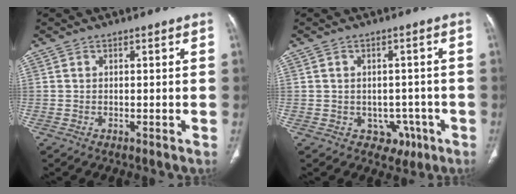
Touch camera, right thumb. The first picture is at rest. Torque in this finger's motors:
{"motor_torque": [0.46, 0.40, -0.24, 0.05, -0.02]}